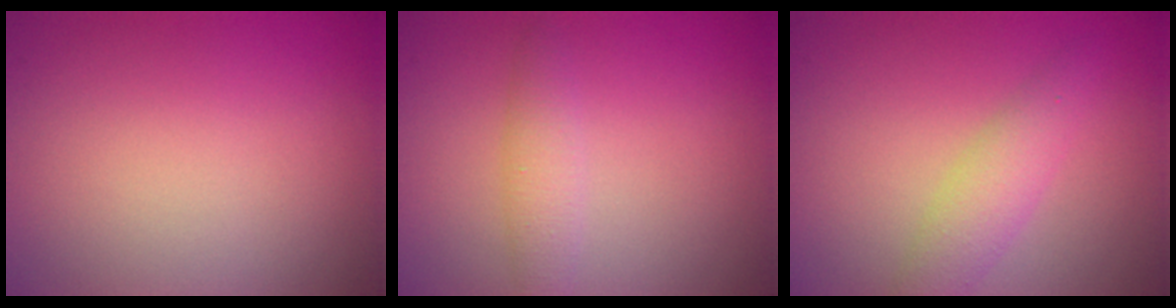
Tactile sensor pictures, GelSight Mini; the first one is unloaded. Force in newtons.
{"total": 2.0, "press": 2.0, "slide": 0.1}
{"total": 2.8, "press": 2.8, "slide": 0.1}